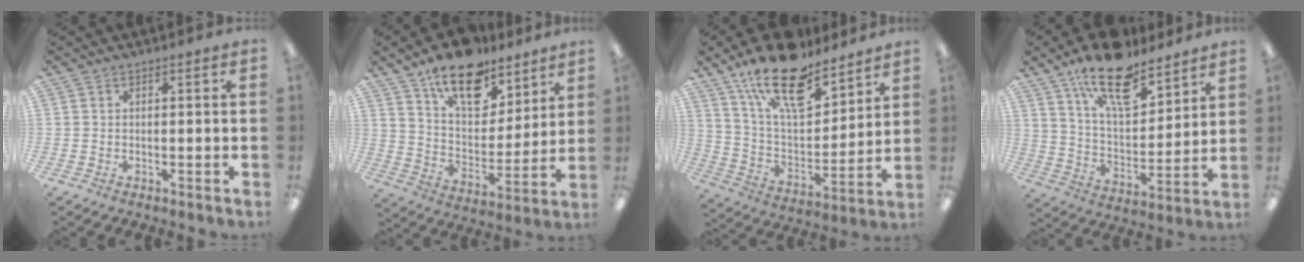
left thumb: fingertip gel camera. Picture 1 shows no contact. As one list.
[{"total": 16.9, "force": [12.3, 8.5, 7.9], "torque": [-0.131, -0.074, 0.218]}, {"total": 20.1, "force": [14.4, 8.4, 11.2], "torque": [-0.196, -0.084, 0.253]}, {"total": 17.0, "force": [12.5, 7.0, 9.2], "torque": [-0.148, -0.073, 0.215]}]